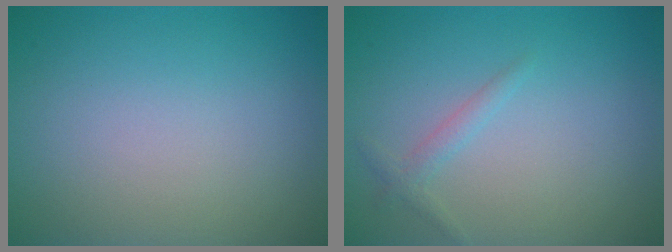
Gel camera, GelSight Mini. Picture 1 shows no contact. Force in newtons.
{"total": 1.1, "press": 1.1, "slide": 0.0}